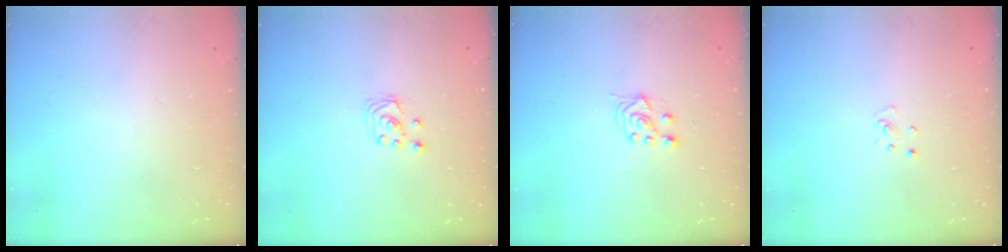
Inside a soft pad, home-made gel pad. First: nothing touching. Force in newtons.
{"total": 2.7, "press": 2.7, "slide": 0.3}
{"total": 4.2, "press": 4.1, "slide": 1.1}
{"total": 2.3, "press": 2.3, "slide": 0.2}